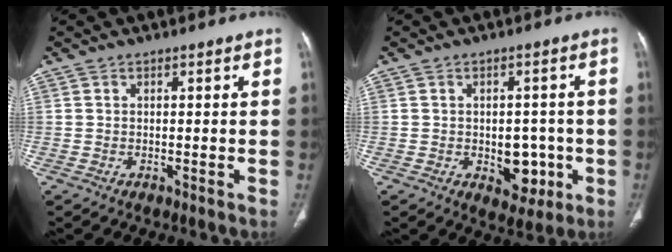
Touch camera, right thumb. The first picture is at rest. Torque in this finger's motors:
{"motor_torque": [2.61, 2.39, 0.59, -0.20, 0.00]}